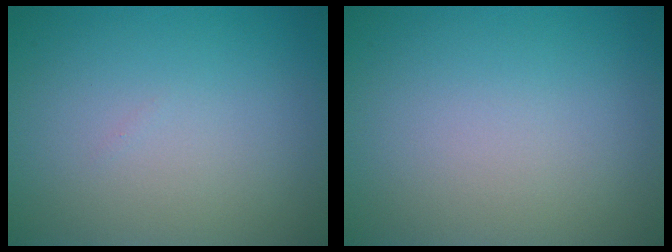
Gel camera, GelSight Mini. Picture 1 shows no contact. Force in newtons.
{"total": 0.0}